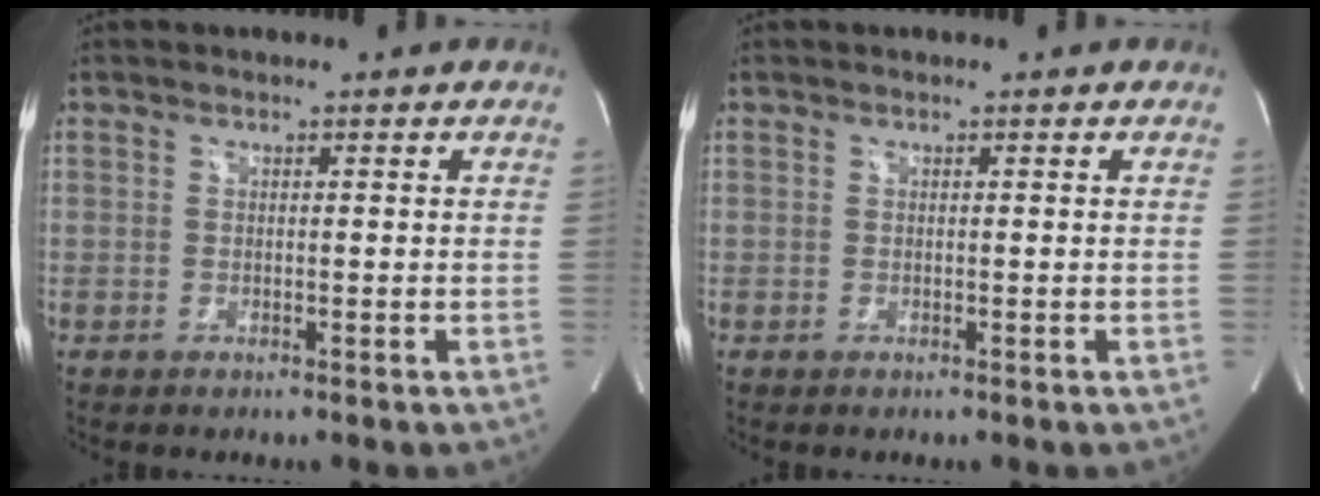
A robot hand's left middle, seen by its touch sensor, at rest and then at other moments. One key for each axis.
{"total": 0.0}